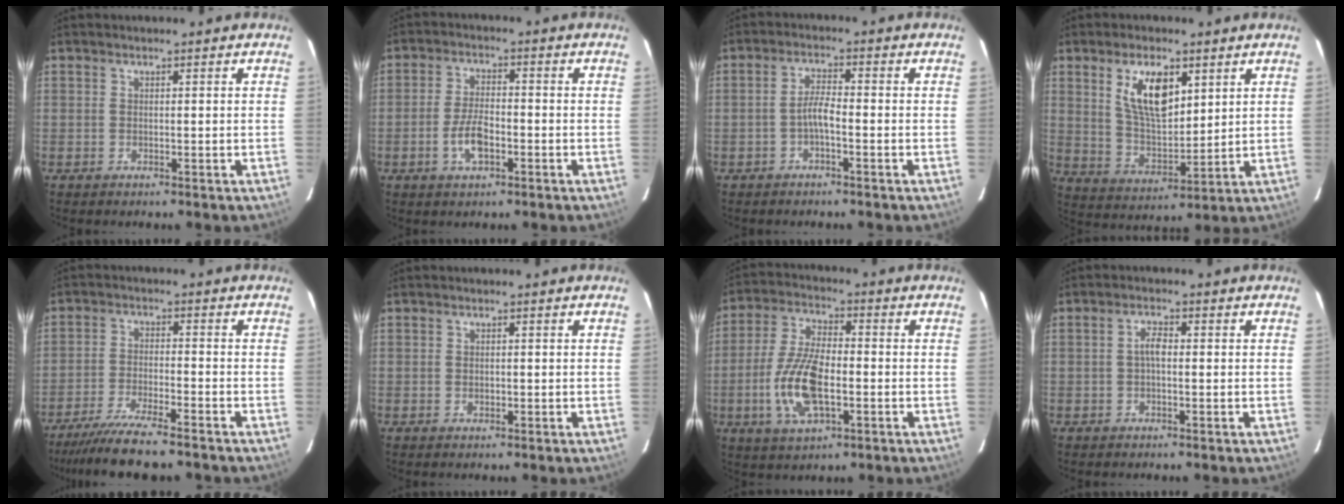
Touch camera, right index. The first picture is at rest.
{"total": 6.0, "force": [-2.4, 2.7, 4.7], "torque": [-0.099, 0.003, -0.042]}
{"total": 3.1, "force": [-1.5, 0.6, 2.6], "torque": [-0.056, 0.009, -0.031]}
{"total": 11.1, "force": [5.0, 5.1, 8.6], "torque": [-0.156, 0.004, 0.103]}
{"total": 11.2, "force": [-9.7, 1.0, 5.6], "torque": [-0.131, -0.026, -0.167]}
{"total": 0.9, "force": [0.0, 0.8, 0.3], "torque": [-0.002, 0.001, 0.000]}
{"total": 12.8, "force": [-3.1, 5.6, 11.1], "torque": [-0.235, 0.000, -0.057]}
{"total": 2.4, "force": [-0.2, 1.0, 2.2], "torque": [-0.043, 0.008, -0.003]}